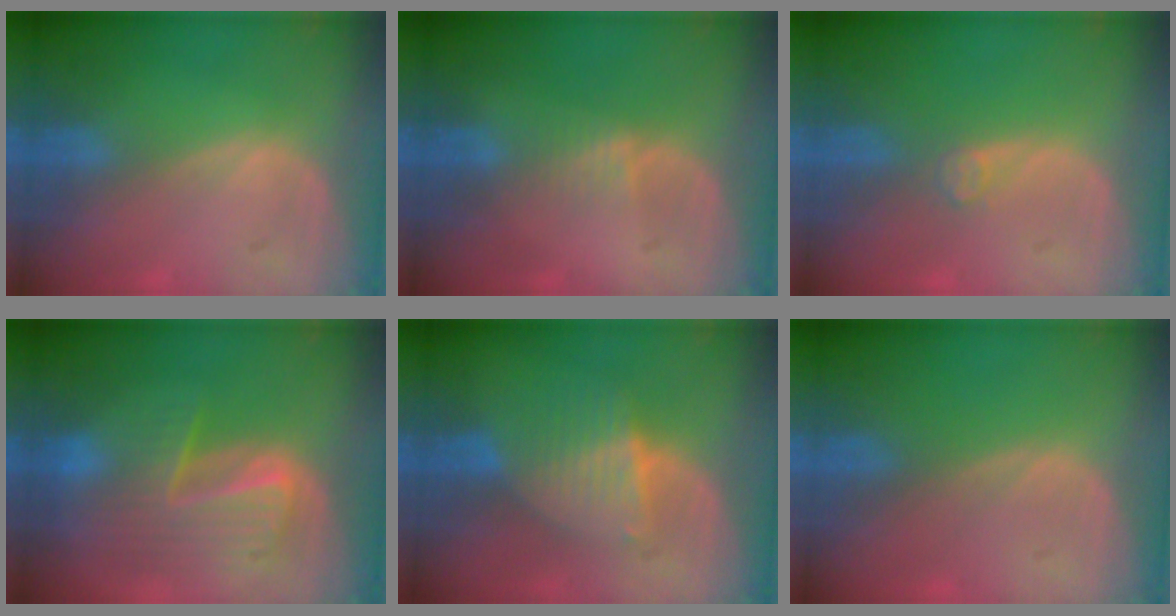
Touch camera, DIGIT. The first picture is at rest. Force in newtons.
{"total": 1.6, "press": 1.6, "slide": 0.3}
{"total": 1.5, "press": 1.5, "slide": 0.2}
{"total": 9.9, "press": 8.5, "slide": 5.1}
{"total": 6.6, "press": 6.2, "slide": 2.4}
{"total": 0.0}